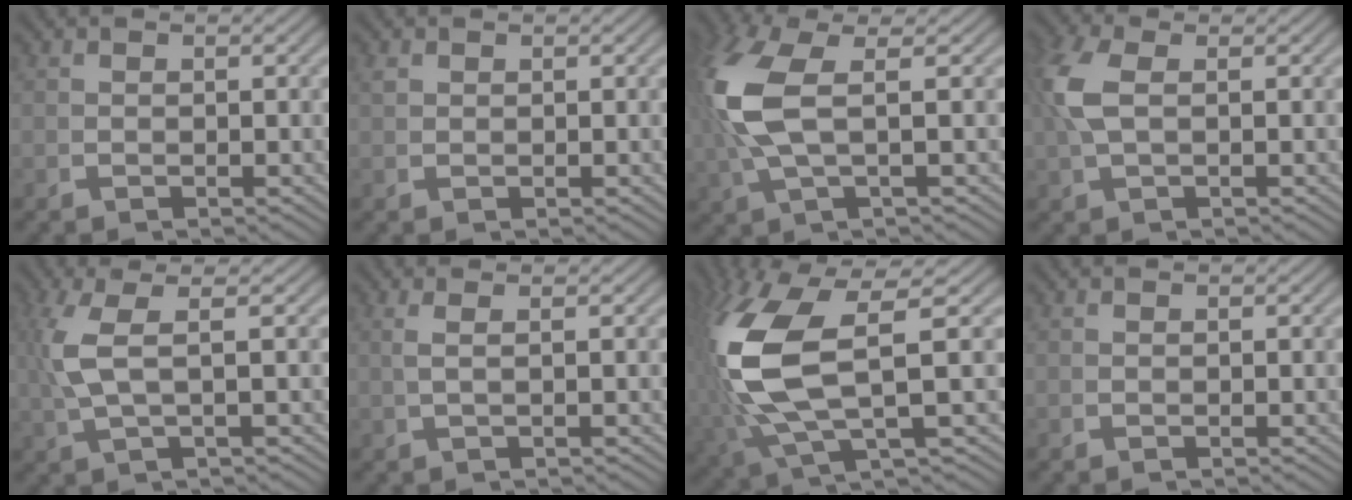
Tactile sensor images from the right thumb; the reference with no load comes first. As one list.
[{"total": 0.8, "force": [0.8, 0.2, 0.1], "torque": [-0.002, -0.001, 0.021]}, {"total": 7.1, "force": [1.2, 2.9, 6.3], "torque": [-0.167, -0.003, 0.037]}, {"total": 3.2, "force": [0.8, 1.4, 2.7], "torque": [-0.083, -0.003, 0.026]}, {"total": 5.0, "force": [1.5, 1.3, 4.6], "torque": [-0.108, 0.007, 0.035]}, {"total": 1.5, "force": [0.7, -0.6, 1.2], "torque": [-0.029, 0.005, 0.018]}, {"total": 12.9, "force": [0.1, 6.7, 11.0], "torque": [-0.258, -0.026, 0.020]}, {"total": 0.0}]